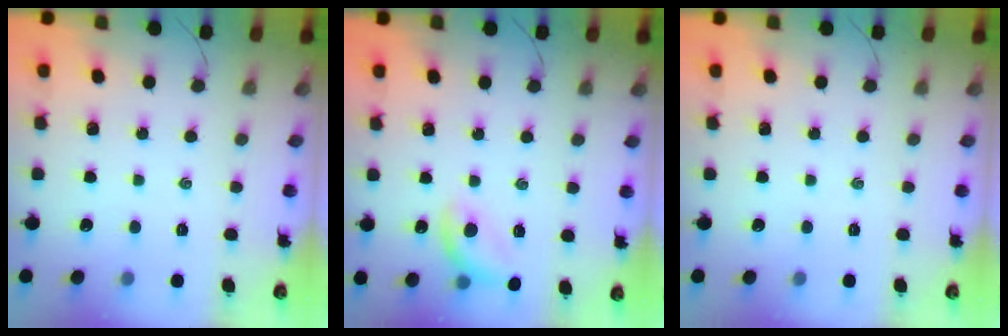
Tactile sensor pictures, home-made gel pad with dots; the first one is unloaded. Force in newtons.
{"total": 11.4, "press": 11.2, "slide": 2.4}
{"total": 0.0}